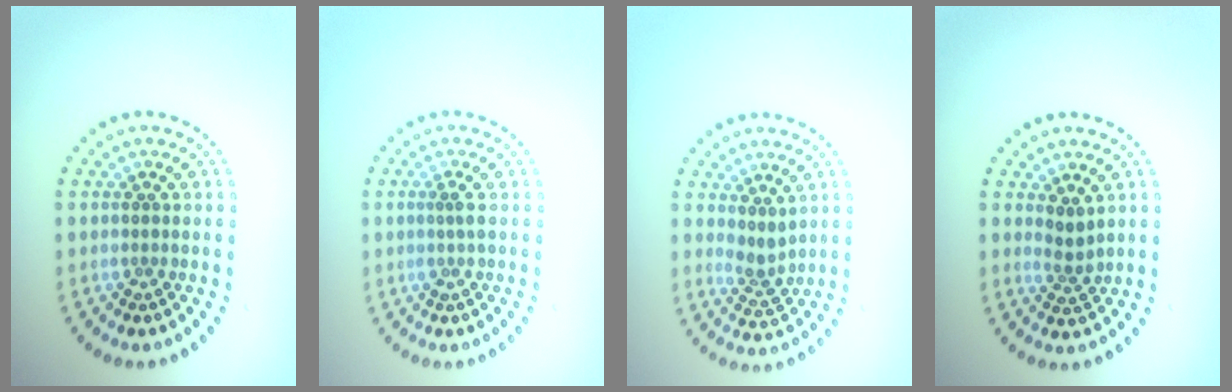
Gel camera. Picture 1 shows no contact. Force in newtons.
{"total": 1.0, "press": 0.8, "slide": 0.7}
{"total": 2.0, "press": 1.5, "slide": 1.3}
{"total": 1.9, "press": 1.4, "slide": 1.4}